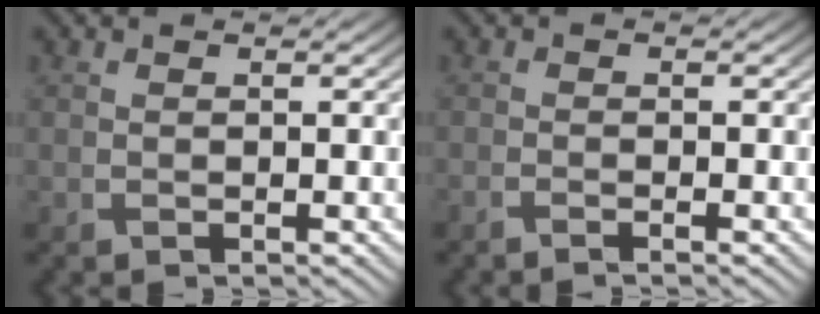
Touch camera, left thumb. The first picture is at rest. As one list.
[{"total": 1.0, "force": [-0.9, 0.0, 0.5], "torque": [-0.008, -0.003, -0.020]}]